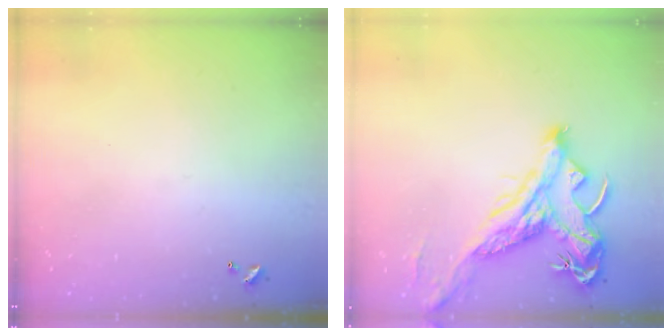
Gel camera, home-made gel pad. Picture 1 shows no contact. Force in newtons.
{"total": 4.4, "press": 4.0, "slide": 1.7}